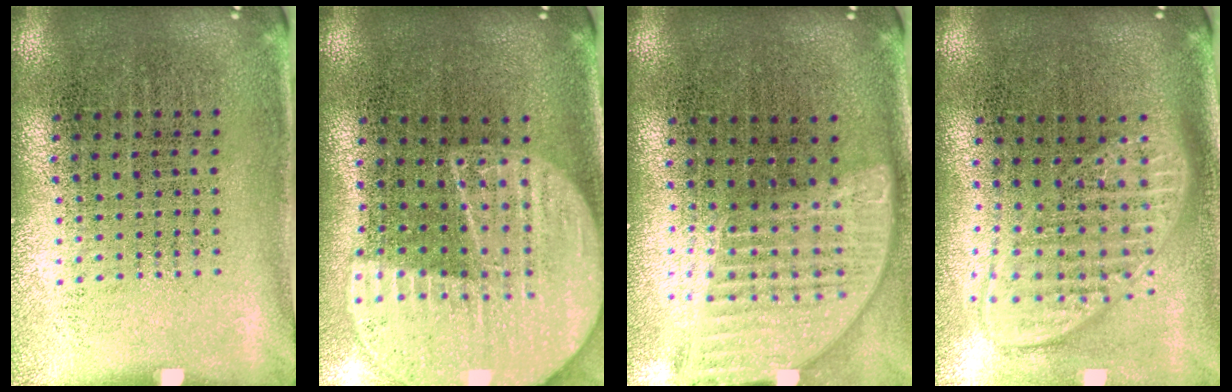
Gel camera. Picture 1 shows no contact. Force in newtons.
{"total": 2.3, "press": 2.0, "slide": 1.1}
{"total": 1.9, "press": 1.6, "slide": 1.1}
{"total": 1.9, "press": 1.5, "slide": 1.1}